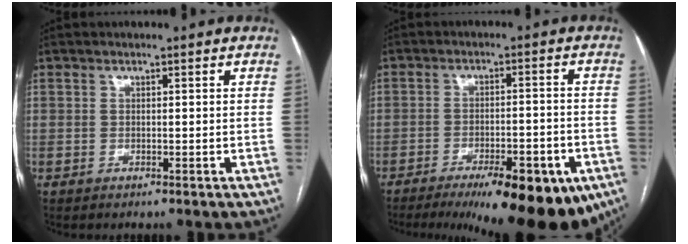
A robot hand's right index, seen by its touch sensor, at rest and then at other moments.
{"total": 16.9, "force": [-10.8, 4.7, 12.1], "torque": [-0.120, -0.002, -0.151]}